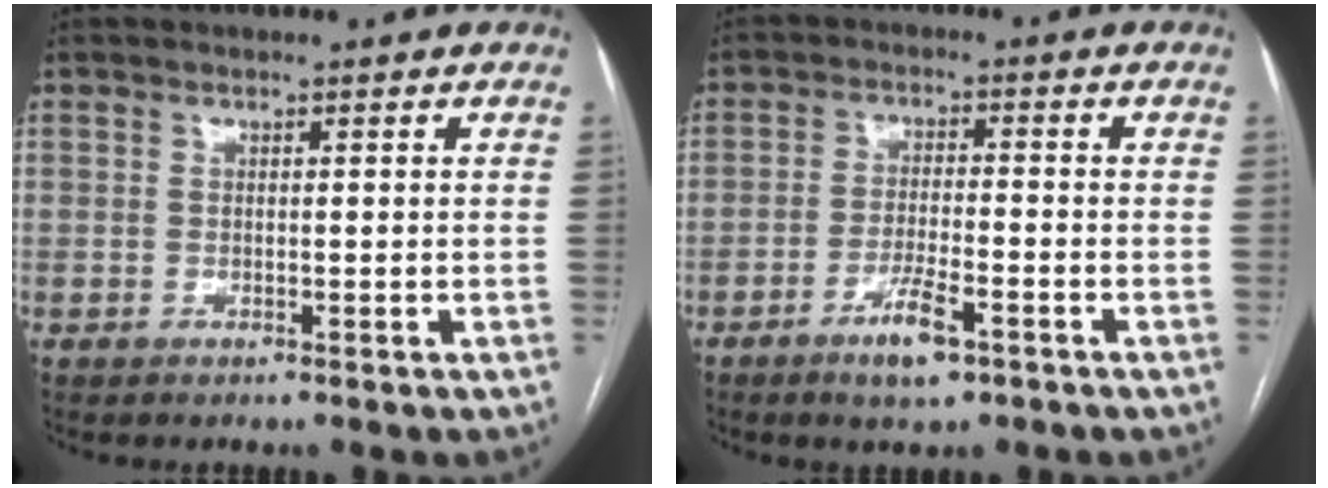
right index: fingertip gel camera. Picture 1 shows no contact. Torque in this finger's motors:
{"motor_torque": [0.63, -0.02, 0.29, 0.07]}